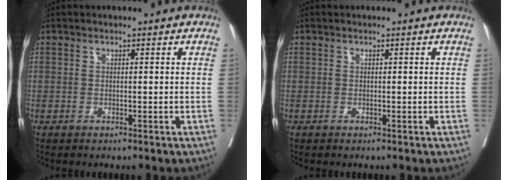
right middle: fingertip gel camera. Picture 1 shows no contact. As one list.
[{"total": 0.0}]